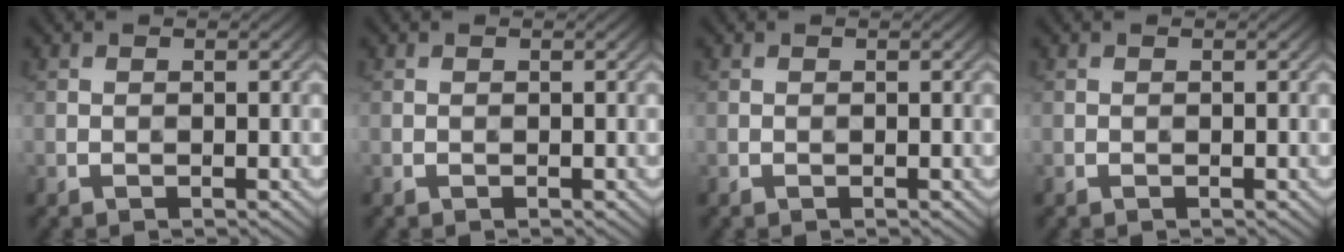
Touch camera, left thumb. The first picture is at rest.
{"total": 0.0}
{"total": 0.0}
{"total": 0.0}